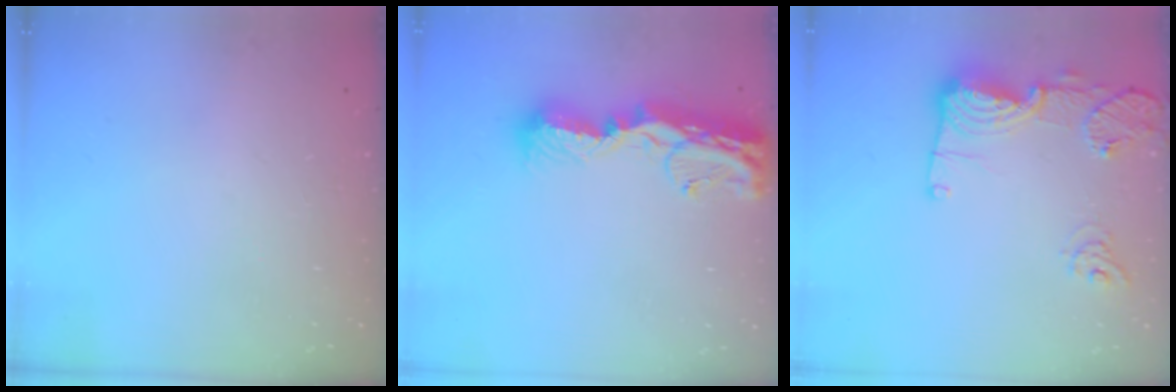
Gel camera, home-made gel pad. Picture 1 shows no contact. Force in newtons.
{"total": 15.0, "press": 15.0, "slide": 1.2}
{"total": 17.1, "press": 17.0, "slide": 1.7}